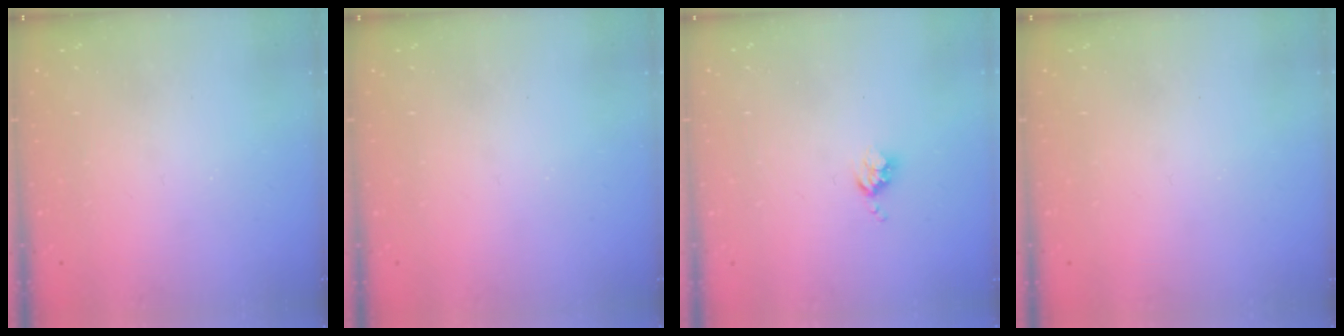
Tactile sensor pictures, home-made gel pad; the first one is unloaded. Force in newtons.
{"total": 0.0}
{"total": 3.6, "press": 3.6, "slide": 0.4}
{"total": 0.0}